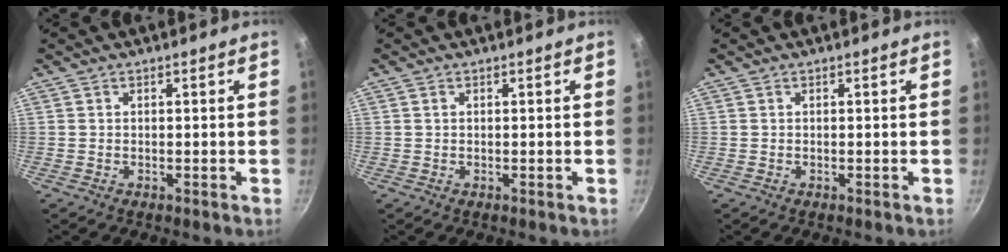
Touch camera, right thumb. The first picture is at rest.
{"total": 0.5, "force": [0.3, 0.2, 0.4], "torque": [-0.008, 0.001, 0.005]}
{"total": 0.0}